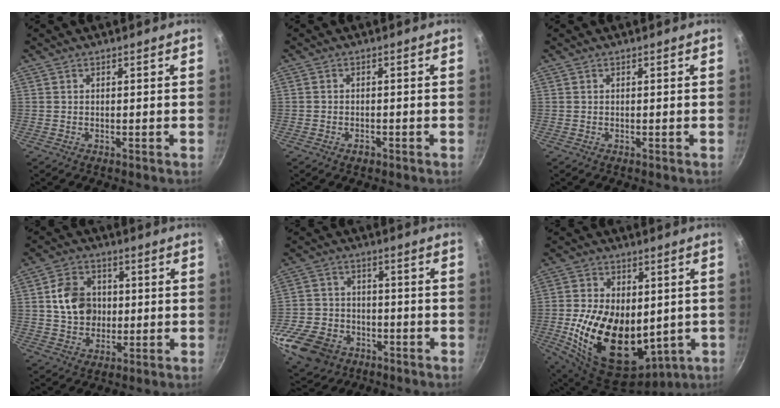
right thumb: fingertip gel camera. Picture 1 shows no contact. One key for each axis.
{"total": 1.7, "fx": -1.0, "fy": 1.1, "fz": 0.8, "tx": -0.014, "ty": 0.008, "tz": -0.017}
{"total": 0.0}
{"total": 9.7, "fx": 0.9, "fy": 8.0, "fz": 5.4, "tx": -0.068, "ty": 0.012, "tz": 0.013}
{"total": 17.9, "fx": -7.8, "fy": 13.2, "fz": 9.1, "tx": -0.184, "ty": 0.032, "tz": -0.131}
{"total": 21.8, "fx": -1.5, "fy": 14.3, "fz": 16.3, "tx": -0.277, "ty": -0.018, "tz": -0.002}